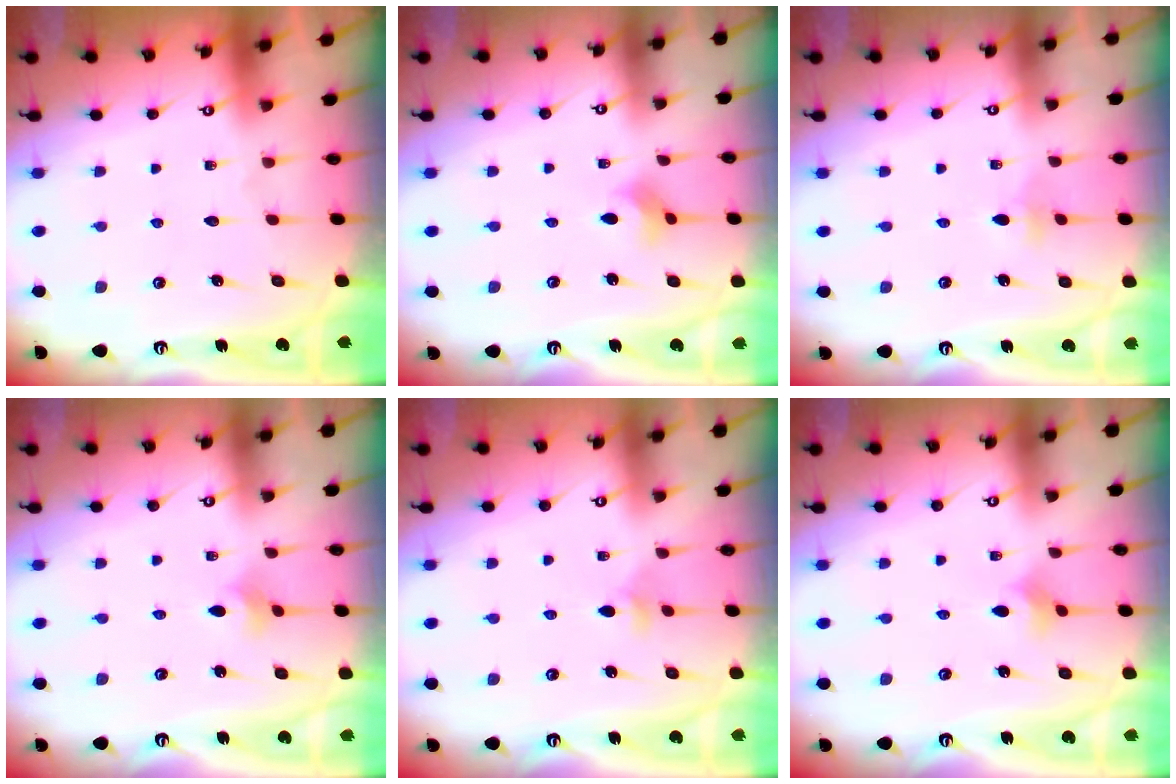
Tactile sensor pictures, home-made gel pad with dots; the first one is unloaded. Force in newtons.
{"total": 2.8, "press": 2.7, "slide": 0.6}
{"total": 2.8, "press": 2.7, "slide": 0.9}
{"total": 2.1, "press": 2.0, "slide": 0.5}
{"total": 3.5, "press": 3.4, "slide": 0.7}
{"total": 2.9, "press": 2.9, "slide": 0.5}